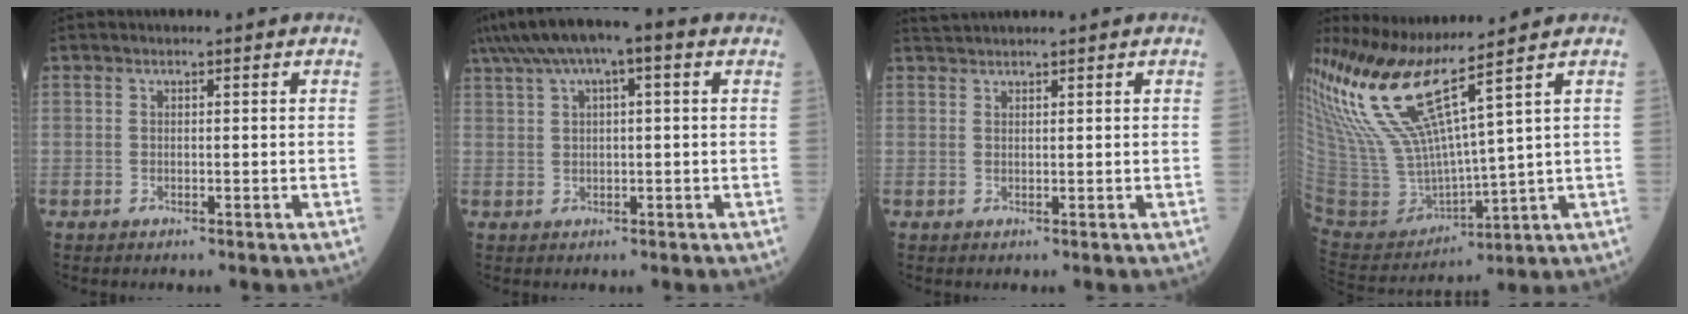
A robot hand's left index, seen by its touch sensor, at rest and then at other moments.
{"total": 10.5, "force": [5.8, 2.5, 8.4], "torque": [-0.149, 0.048, 0.089]}
{"total": 1.7, "force": [1.6, -0.4, 0.1], "torque": [-0.005, 0.018, 0.040]}
{"total": 14.3, "force": [9.9, -1.1, 10.2], "torque": [-0.221, -0.014, 0.206]}